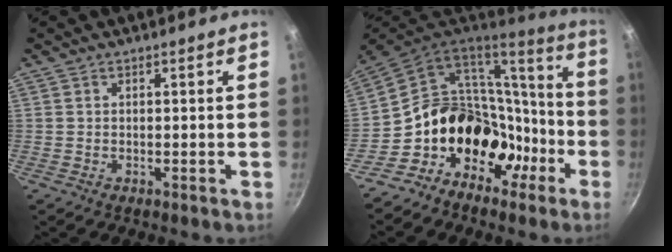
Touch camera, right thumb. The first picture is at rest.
{"total": 21.5, "force": [-7.4, 15.6, 12.7], "torque": [-0.153, 0.087, -0.118]}